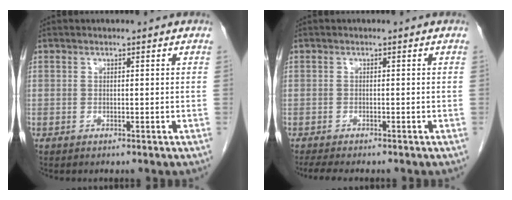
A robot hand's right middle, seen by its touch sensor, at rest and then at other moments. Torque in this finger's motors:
{"motor_torque": [0.38, -0.24, 0.01, 0.01]}